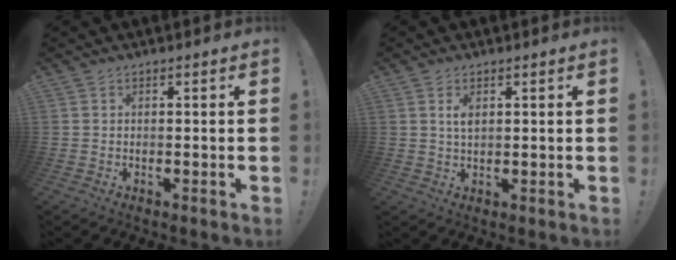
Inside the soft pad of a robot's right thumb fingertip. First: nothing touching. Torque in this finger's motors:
{"motor_torque": [0.03, 0.06, 0.58, -0.46, -0.01]}